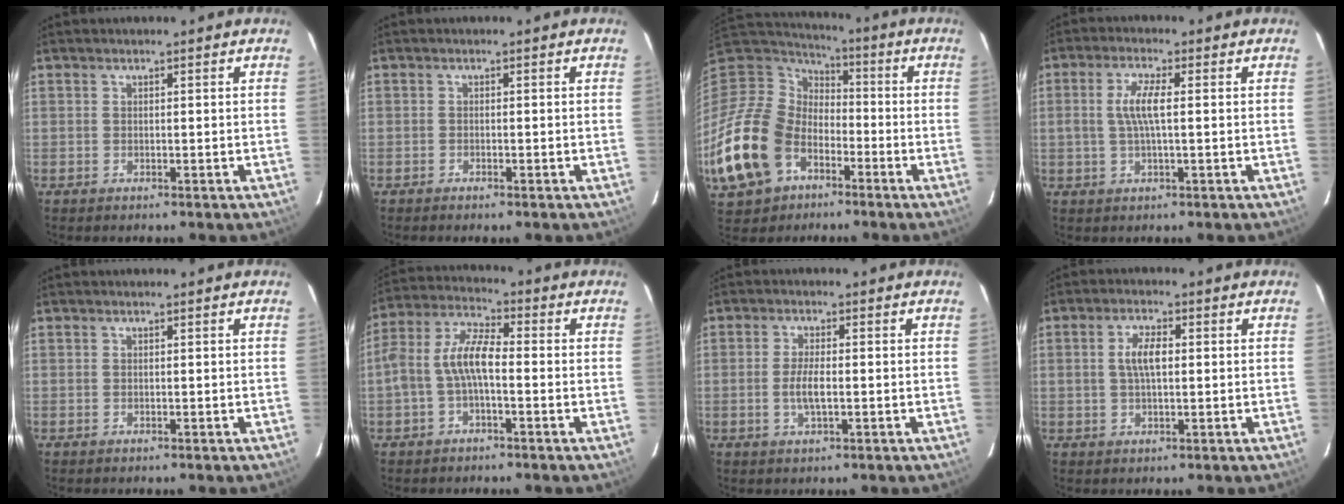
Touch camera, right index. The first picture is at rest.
{"total": 0.8, "force": [-0.7, 0.1, 0.4], "torque": [-0.009, 0.000, -0.014]}
{"total": 23.1, "force": [-9.7, 16.5, 12.9], "torque": [-0.337, -0.010, -0.167]}
{"total": 5.3, "force": [0.4, 1.0, 5.2], "torque": [-0.100, 0.003, 0.009]}
{"total": 0.0}
{"total": 7.8, "force": [-1.7, 2.9, 7.0], "torque": [-0.156, 0.020, -0.034]}
{"total": 3.9, "force": [-0.8, 1.0, 3.7], "torque": [-0.072, -0.005, -0.013]}
{"total": 4.7, "force": [0.6, 2.0, 4.3], "torque": [-0.082, 0.007, 0.013]}